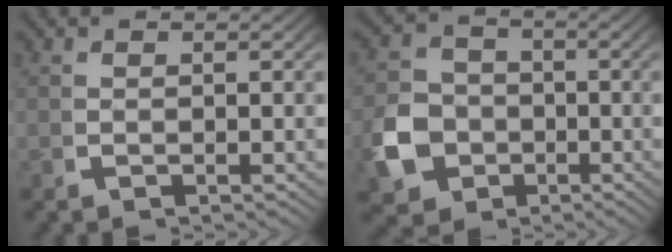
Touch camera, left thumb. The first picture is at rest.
{"total": 9.8, "force": [-2.7, 8.2, 4.6], "torque": [-0.107, -0.039, -0.035]}